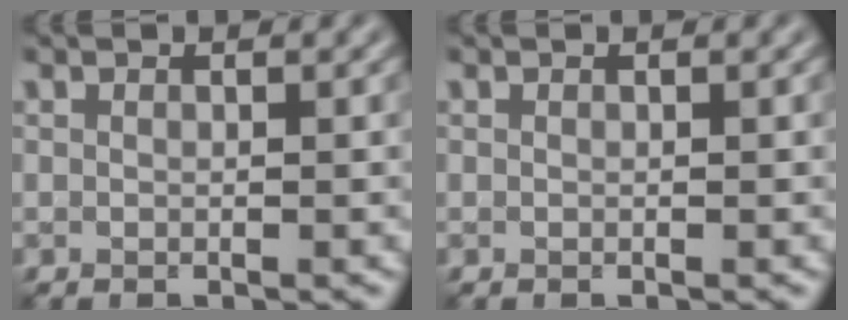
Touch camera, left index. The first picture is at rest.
{"total": 0.0}